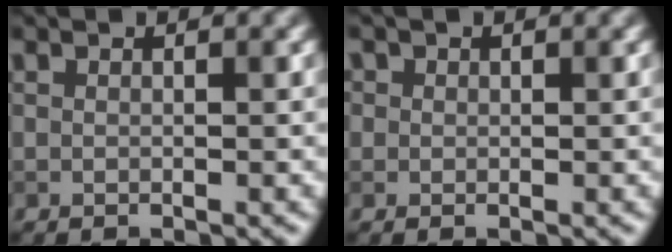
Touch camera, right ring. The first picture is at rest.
{"total": 1.8, "force": [0.9, 1.5, 0.7], "torque": [-0.019, 0.004, 0.014]}